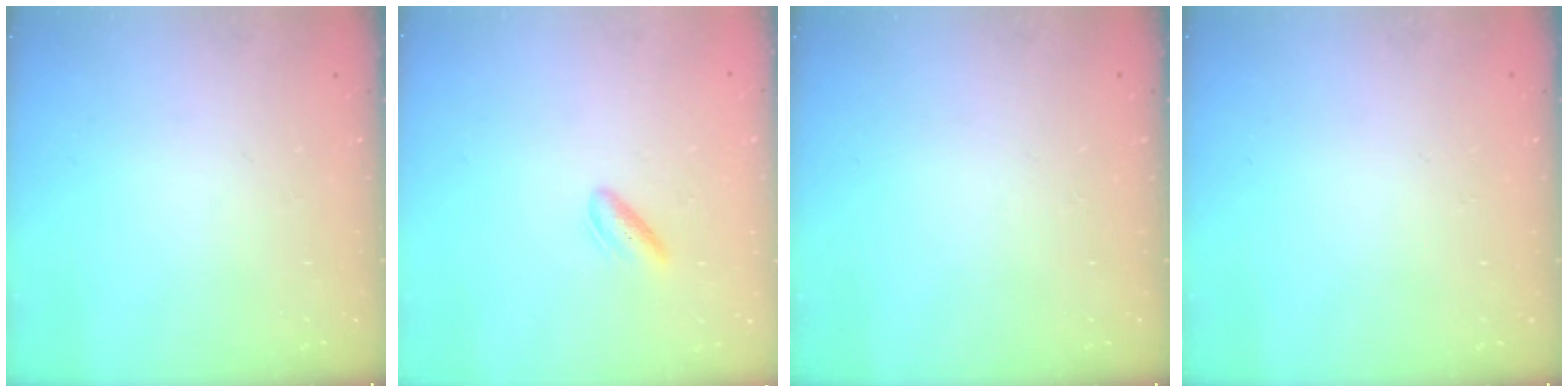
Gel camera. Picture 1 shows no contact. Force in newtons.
{"total": 2.4, "press": 2.2, "slide": 1.1}
{"total": 0.0}
{"total": 0.0}